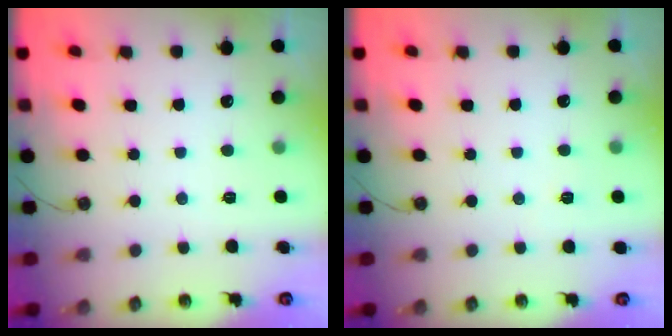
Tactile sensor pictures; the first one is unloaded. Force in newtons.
{"total": 2.5, "press": 1.2, "slide": 2.2}